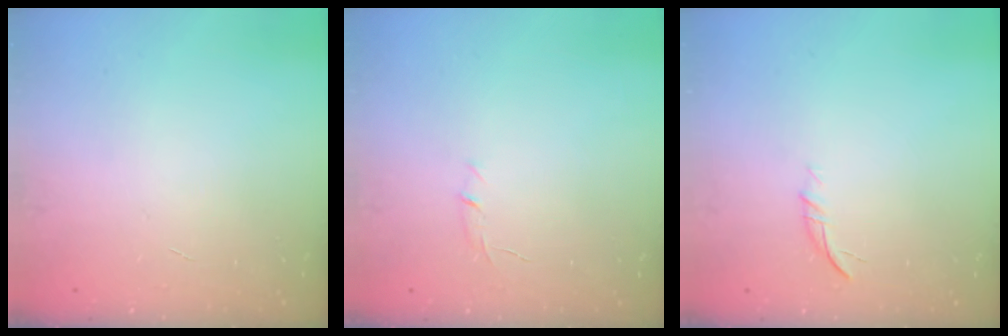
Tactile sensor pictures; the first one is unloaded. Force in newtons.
{"total": 4.2, "press": 4.0, "slide": 1.3}
{"total": 5.3, "press": 5.1, "slide": 1.1}